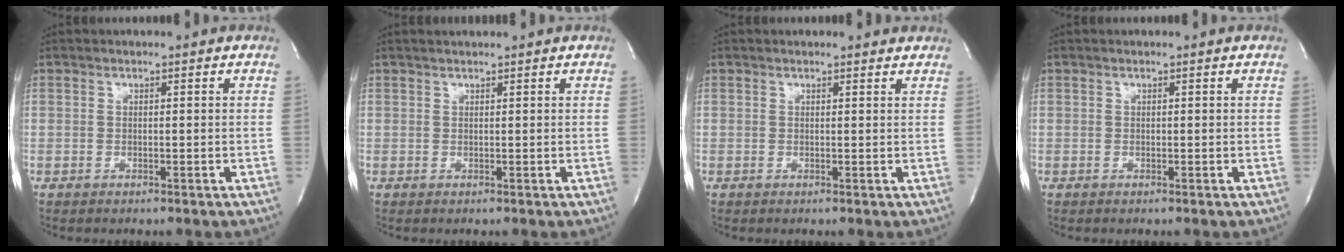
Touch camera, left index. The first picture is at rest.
{"total": 1.9, "force": [1.8, 0.0, 0.7], "torque": [-0.009, 0.018, 0.032]}
{"total": 2.3, "force": [2.3, 0.5, 0.2], "torque": [-0.010, -0.002, 0.017]}
{"total": 0.0}